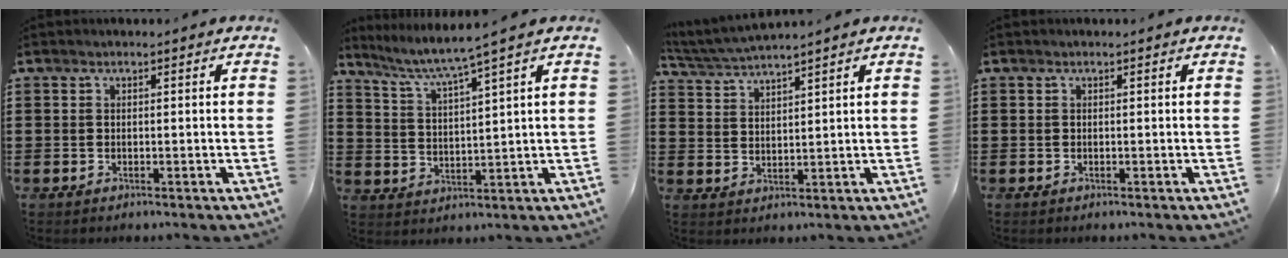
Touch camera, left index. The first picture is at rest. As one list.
[{"total": 3.9, "force": [3.1, -0.7, 2.3], "torque": [-0.061, -0.023, 0.044]}, {"total": 3.5, "force": [3.4, -0.5, 0.8], "torque": [-0.027, -0.015, 0.061]}, {"total": 0.0}]